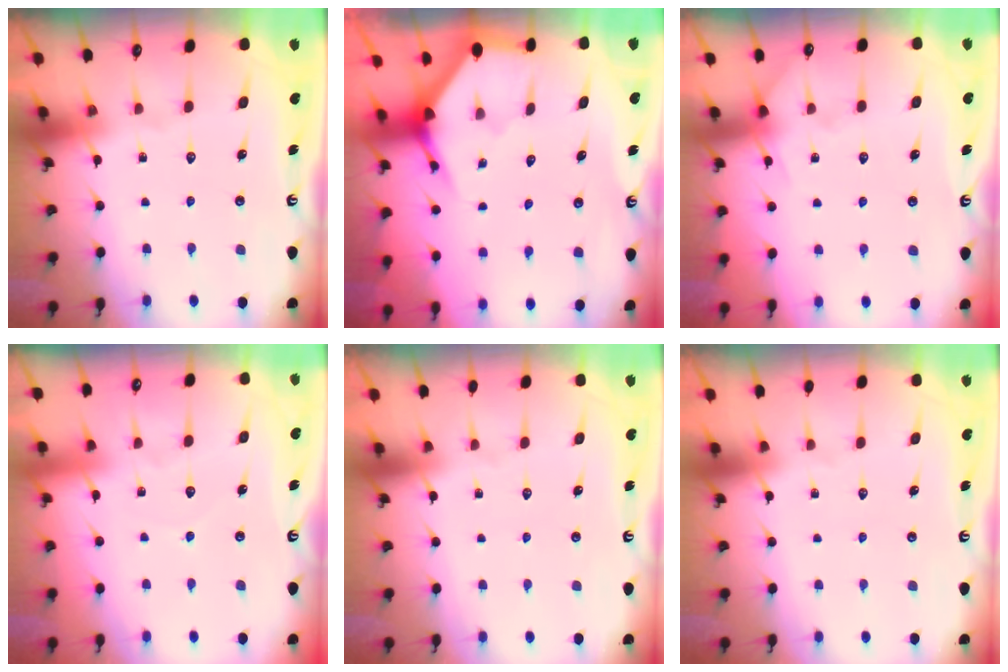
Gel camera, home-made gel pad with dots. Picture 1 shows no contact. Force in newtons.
{"total": 3.4, "press": 3.4, "slide": 0.1}
{"total": 5.5, "press": 5.5, "slide": 0.7}
{"total": 3.5, "press": 3.5, "slide": 0.3}
{"total": 0.0}
{"total": 0.0}